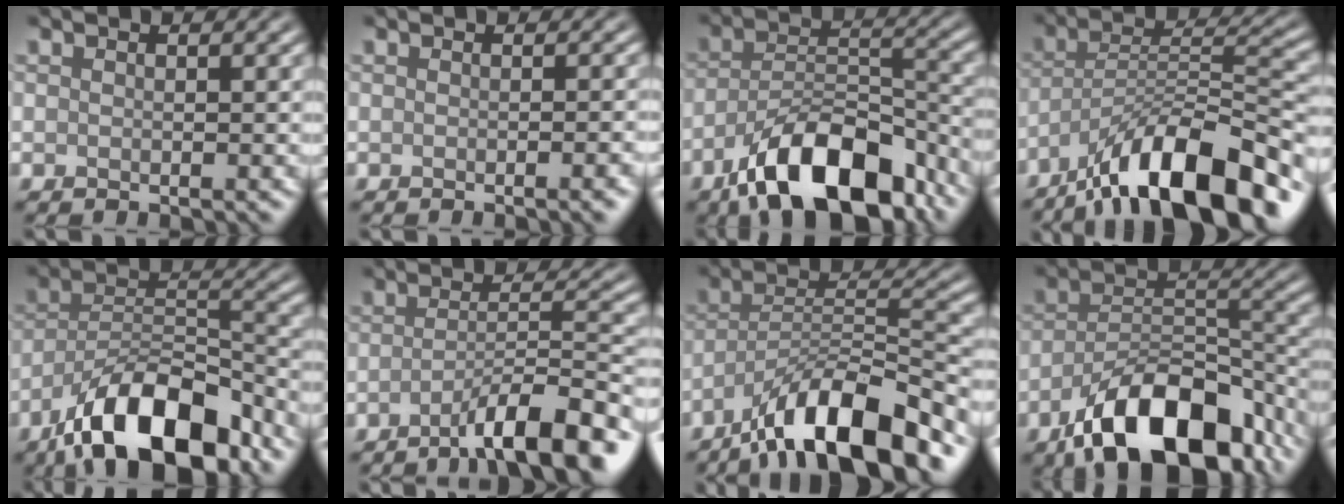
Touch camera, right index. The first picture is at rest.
{"total": 2.7, "force": [-0.8, 0.8, 2.4], "torque": [-0.014, 0.002, -0.010]}
{"total": 11.3, "force": [-7.3, 4.8, 7.2], "torque": [-0.116, -0.006, -0.131]}
{"total": 12.8, "force": [-9.1, 3.5, 8.2], "torque": [-0.124, 0.019, -0.167]}
{"total": 11.3, "force": [-7.7, 4.2, 7.1], "torque": [-0.112, 0.007, -0.146]}
{"total": 8.1, "force": [-5.1, 1.5, 6.2], "torque": [-0.085, 0.014, -0.085]}
{"total": 11.4, "force": [-8.2, 3.0, 7.4], "torque": [-0.117, 0.014, -0.152]}
{"total": 12.4, "force": [-8.0, 5.5, 7.8], "torque": [-0.128, -0.009, -0.139]}